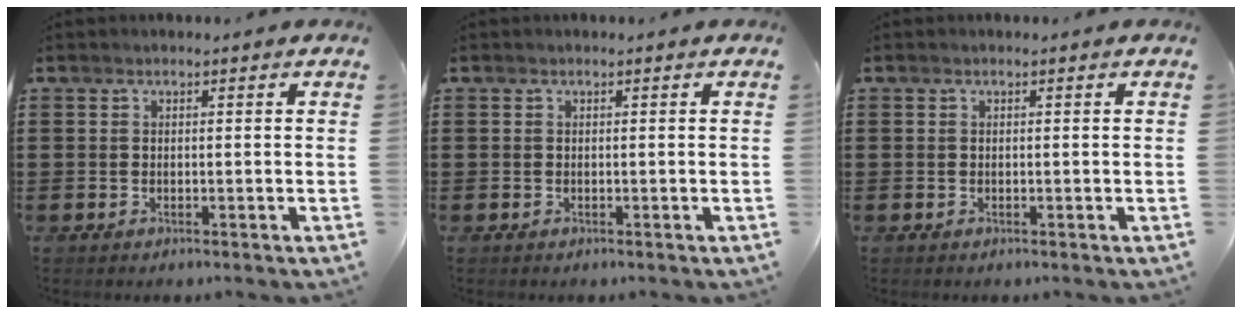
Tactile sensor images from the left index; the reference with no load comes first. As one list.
[{"total": 0.0}, {"total": 0.0}]